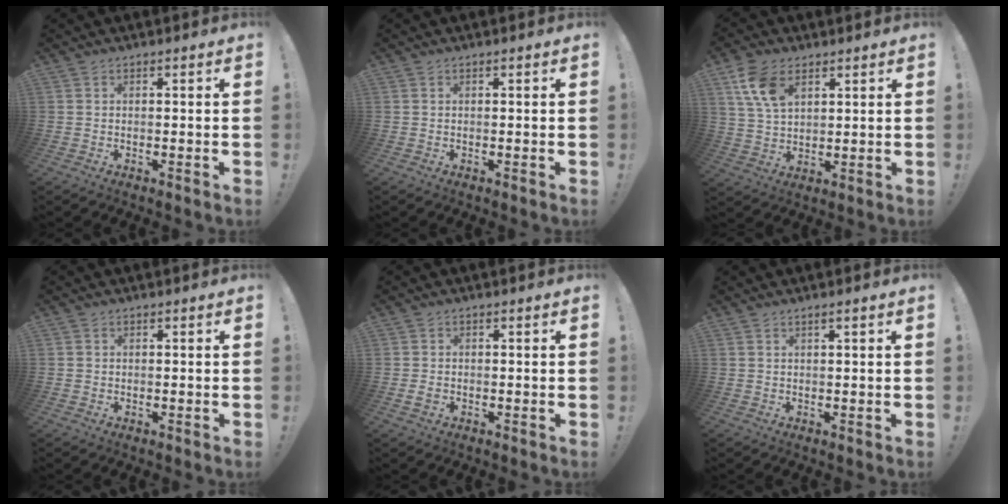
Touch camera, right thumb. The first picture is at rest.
{"total": 0.0}
{"total": 10.2, "force": [5.2, 6.0, 6.4], "torque": [-0.115, -0.014, 0.100]}
{"total": 0.8, "force": [0.0, 0.7, 0.2], "torque": [-0.011, 0.006, 0.001]}
{"total": 2.1, "force": [-0.7, 1.6, 1.3], "torque": [-0.015, 0.001, -0.012]}
{"total": 1.3, "force": [0.7, -0.2, 1.1], "torque": [-0.022, 0.000, 0.011]}